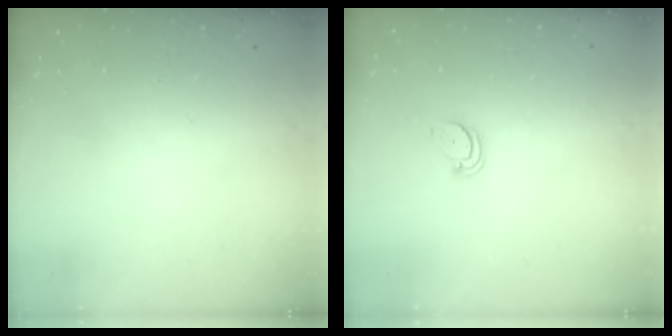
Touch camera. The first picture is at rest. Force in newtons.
{"total": 2.1, "press": 2.1, "slide": 0.1}